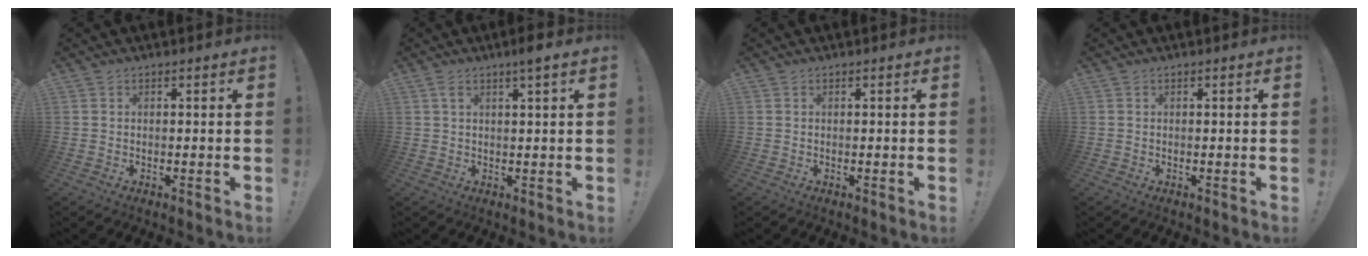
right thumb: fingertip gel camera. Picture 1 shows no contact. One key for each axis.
{"total": 3.7, "fx": 1.9, "fy": 0.0, "fz": 3.2, "tx": -0.057, "ty": -0.002, "tz": 0.028}
{"total": 0.0}
{"total": 0.0}